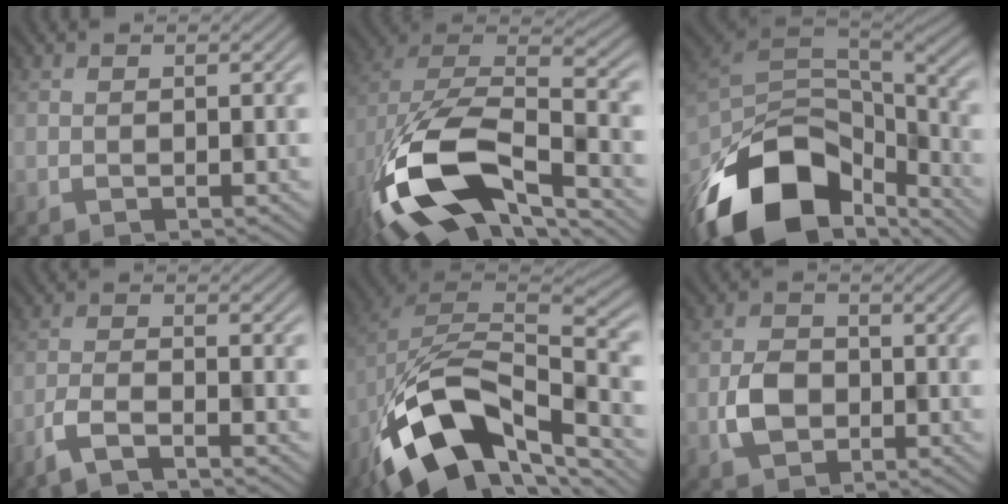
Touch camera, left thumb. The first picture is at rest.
{"total": 17.1, "force": [-7.8, 8.3, 12.8], "torque": [-0.277, -0.034, -0.126]}
{"total": 17.1, "force": [-10.5, 9.8, 9.3], "torque": [-0.203, -0.053, -0.160]}
{"total": 3.7, "force": [-3.2, 0.6, 1.7], "torque": [-0.027, -0.002, -0.064]}
{"total": 15.3, "force": [-8.2, 7.9, 10.3], "torque": [-0.190, -0.010, -0.150]}
{"total": 3.2, "force": [-1.4, 2.7, 1.1], "torque": [-0.023, -0.006, -0.023]}